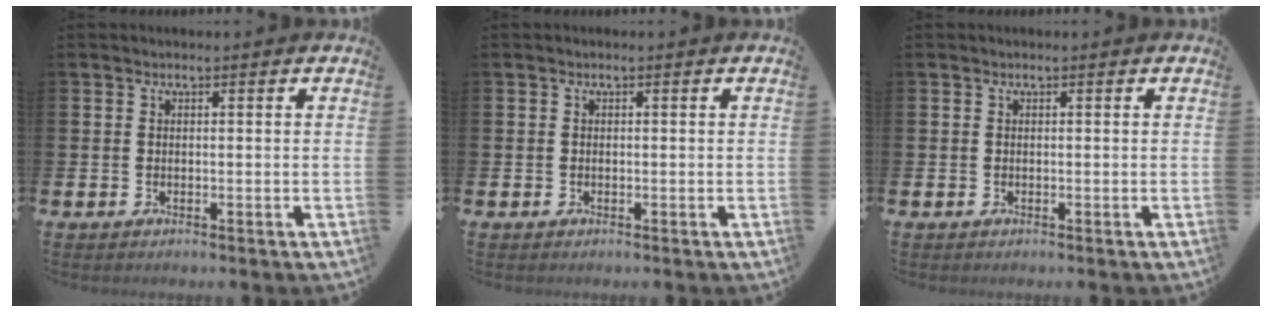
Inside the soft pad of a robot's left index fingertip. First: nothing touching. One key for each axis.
{"total": 0.0}
{"total": 0.0}